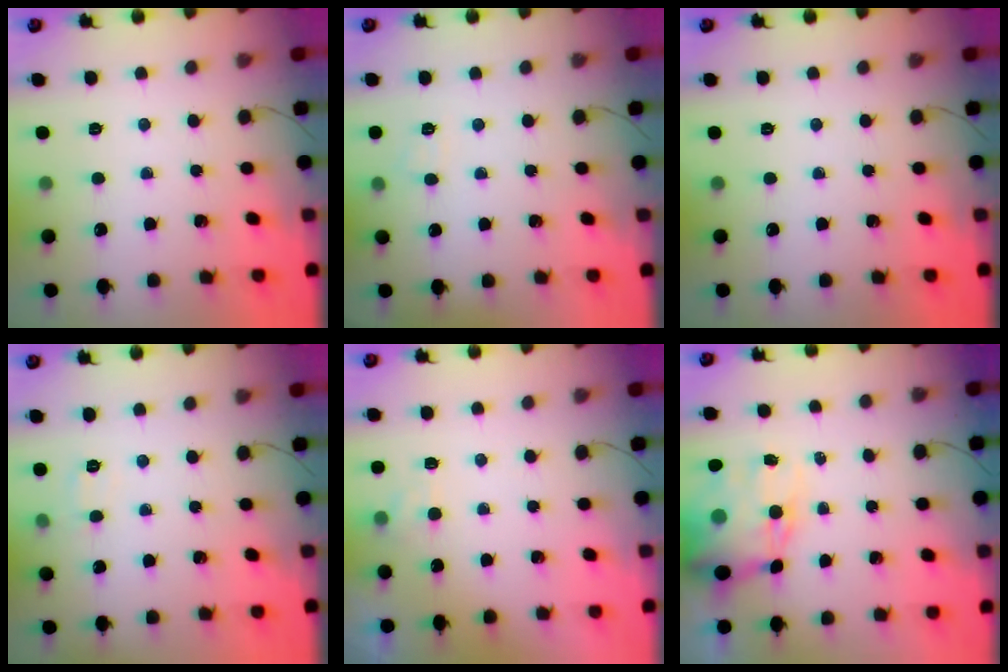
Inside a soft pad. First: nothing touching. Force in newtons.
{"total": 4.7, "press": 4.5, "slide": 1.1}
{"total": 0.0}
{"total": 5.5, "press": 5.4, "slide": 1.2}
{"total": 2.0, "press": 1.6, "slide": 1.2}
{"total": 15.0, "press": 14.6, "slide": 3.4}